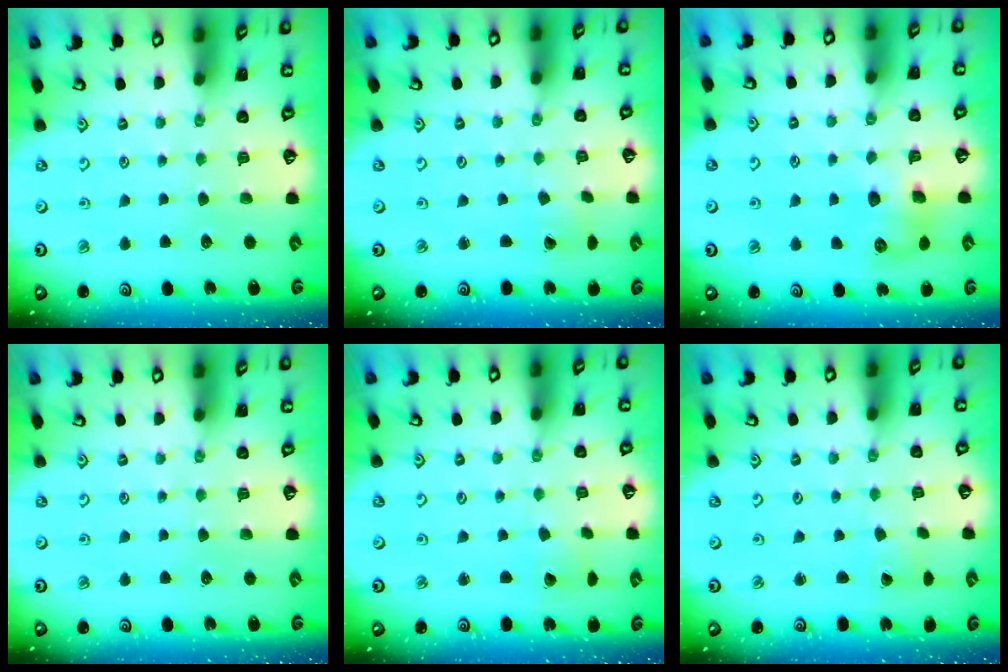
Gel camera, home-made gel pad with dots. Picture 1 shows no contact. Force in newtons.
{"total": 1.1, "press": 1.1, "slide": 0.1}
{"total": 8.3, "press": 8.3, "slide": 0.8}
{"total": 0.0}
{"total": 2.0, "press": 2.0, "slide": 0.3}
{"total": 1.7, "press": 1.7, "slide": 0.1}